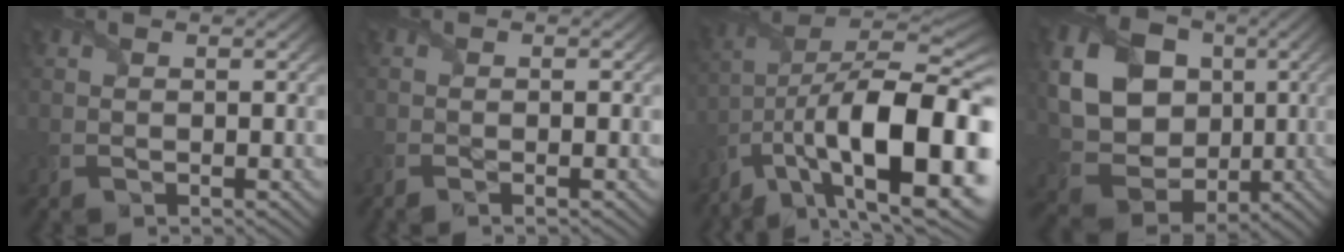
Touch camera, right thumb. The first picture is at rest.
{"total": 1.4, "force": [-0.9, -0.4, 1.0], "torque": [-0.020, -0.004, -0.018]}
{"total": 18.2, "force": [-7.4, 8.2, 14.6], "torque": [-0.260, -0.013, -0.117]}
{"total": 15.6, "force": [2.2, 13.0, 8.4], "torque": [-0.226, 0.014, 0.060]}